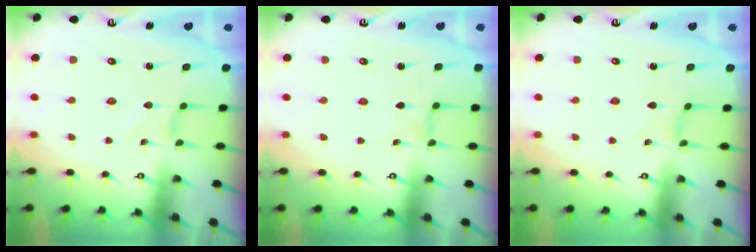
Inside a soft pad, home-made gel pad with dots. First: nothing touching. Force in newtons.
{"total": 0.7, "press": 0.7, "slide": 0.0}
{"total": 0.0}